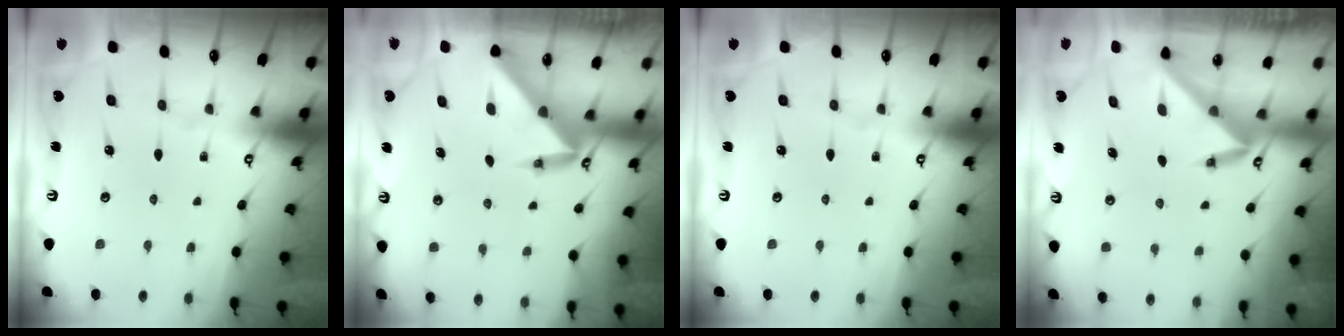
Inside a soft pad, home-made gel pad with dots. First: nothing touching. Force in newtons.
{"total": 3.9, "press": 3.9, "slide": 0.5}
{"total": 0.0}
{"total": 3.6, "press": 3.6, "slide": 0.3}